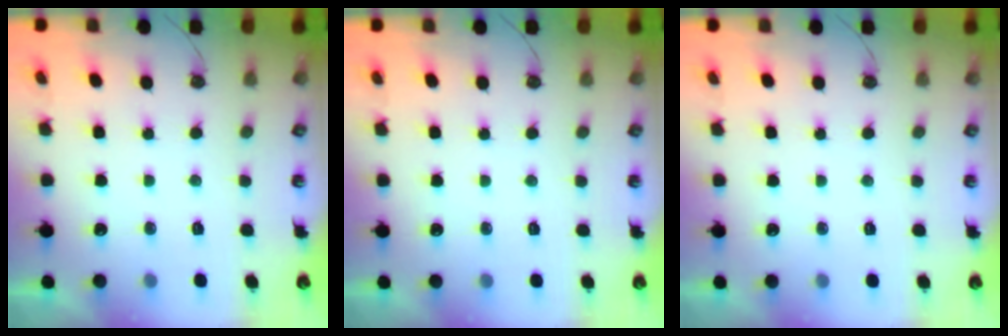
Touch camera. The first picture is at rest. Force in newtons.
{"total": 0.0}
{"total": 0.0}